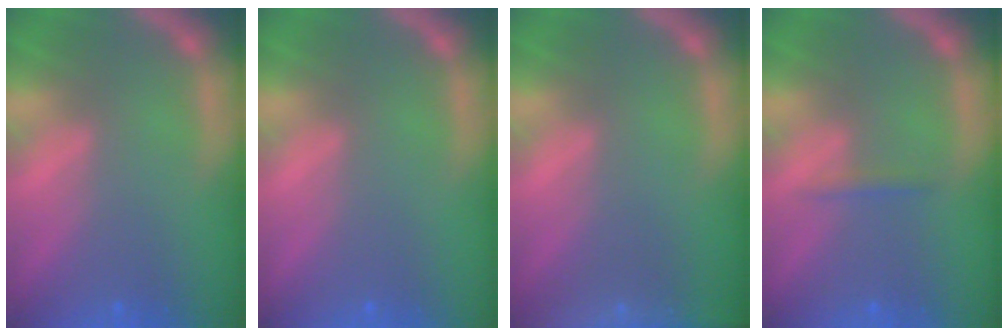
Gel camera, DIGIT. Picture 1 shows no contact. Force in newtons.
{"total": 0.0}
{"total": 7.4}
{"total": 0.9}